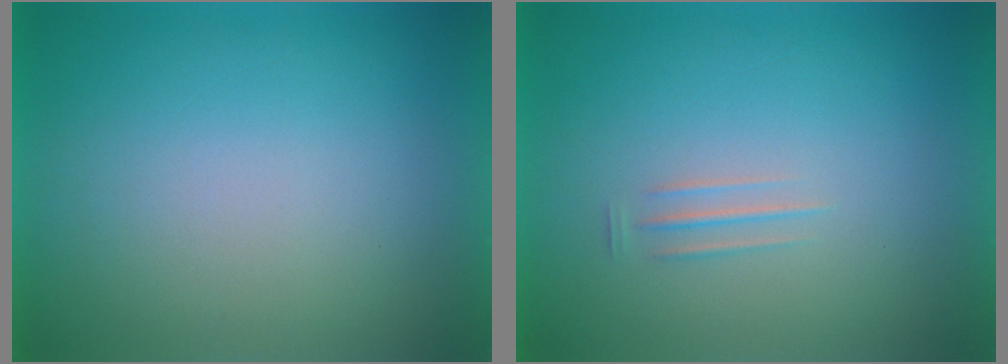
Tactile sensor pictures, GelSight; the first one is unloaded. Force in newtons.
{"total": 1.7}